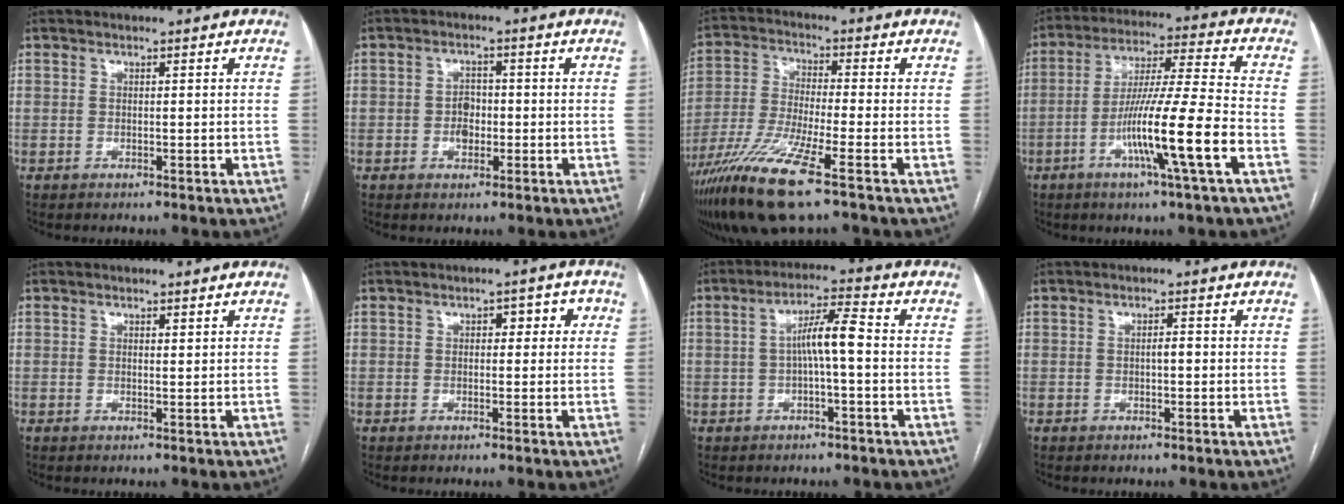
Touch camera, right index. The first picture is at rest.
{"total": 3.0, "force": [-0.6, 2.1, 2.0], "torque": [-0.030, 0.007, -0.011]}
{"total": 13.0, "force": [-7.6, 0.4, 10.5], "torque": [-0.216, -0.031, -0.145]}
{"total": 14.4, "force": [-5.4, -1.2, 13.3], "torque": [-0.240, -0.008, -0.099]}
{"total": 0.6, "force": [0.4, 0.2, 0.4], "torque": [-0.007, -0.003, 0.005]}
{"total": 3.1, "force": [0.6, 1.8, 2.4], "torque": [-0.024, 0.023, 0.005]}
{"total": 5.9, "force": [-0.3, 0.5, 5.9], "torque": [-0.104, 0.018, -0.005]}
{"total": 1.2, "force": [-0.2, 0.4, 1.2], "torque": [-0.017, 0.003, -0.004]}